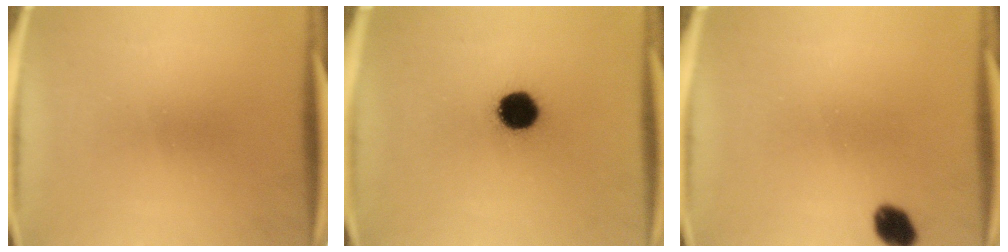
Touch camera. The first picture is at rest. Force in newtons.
{"total": 9.4}
{"total": 4.3}